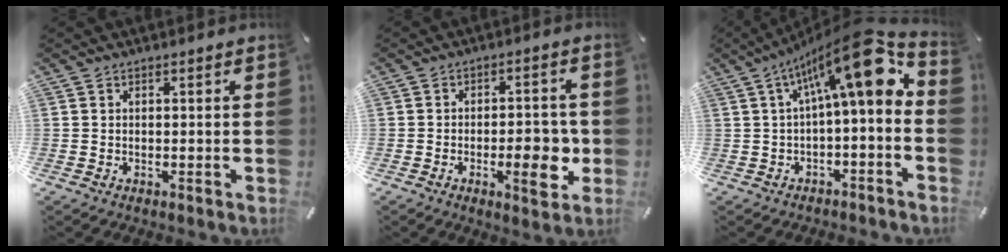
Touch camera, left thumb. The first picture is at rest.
{"total": 9.5, "force": [-2.2, 4.4, 8.1], "torque": [-0.093, 0.002, -0.032]}
{"total": 17.9, "force": [6.4, 5.5, 15.8], "torque": [-0.237, -0.051, 0.096]}